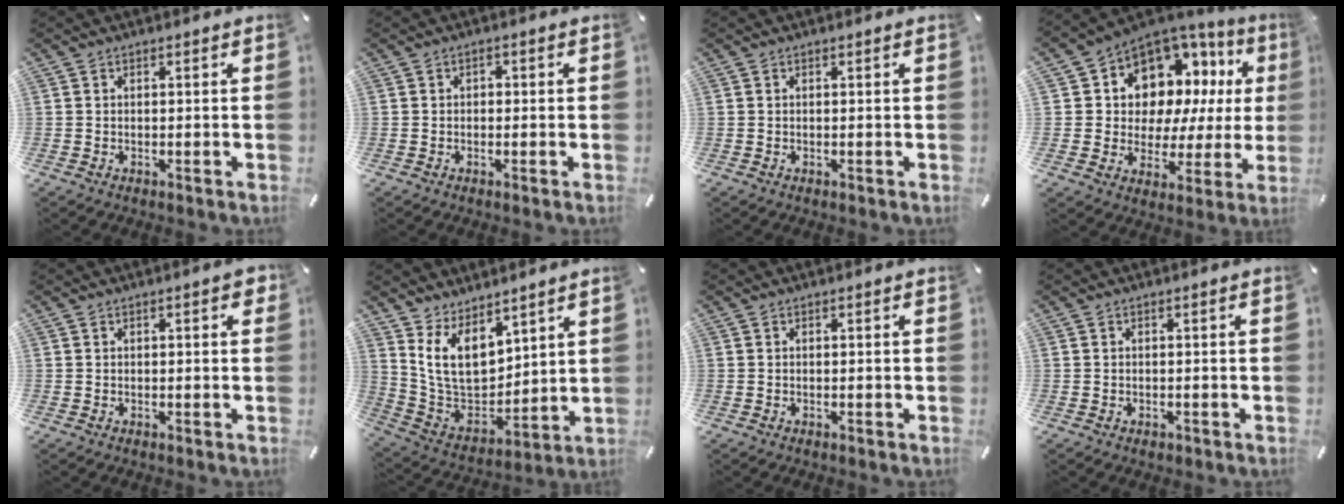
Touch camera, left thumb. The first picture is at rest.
{"total": 0.8, "force": [-0.3, 0.7, 0.3], "torque": [-0.006, 0.004, -0.008]}
{"total": 0.0}
{"total": 11.4, "force": [6.2, 8.6, 4.2], "torque": [-0.071, -0.064, 0.114]}
{"total": 1.7, "force": [0.5, 0.7, 1.4], "torque": [-0.021, 0.003, 0.005]}
{"total": 12.3, "force": [7.1, 8.1, 6.0], "torque": [-0.141, -0.054, 0.140]}
{"total": 0.0}
{"total": 0.5, "force": [-0.2, 0.4, 0.3], "torque": [-0.005, 0.000, -0.005]}